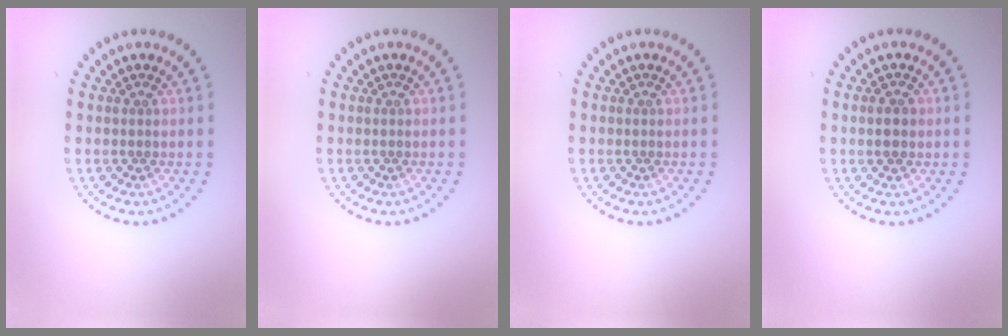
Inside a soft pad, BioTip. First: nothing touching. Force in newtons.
{"total": 0.0}
{"total": 0.0}
{"total": 1.6, "press": 1.6, "slide": 0.1}